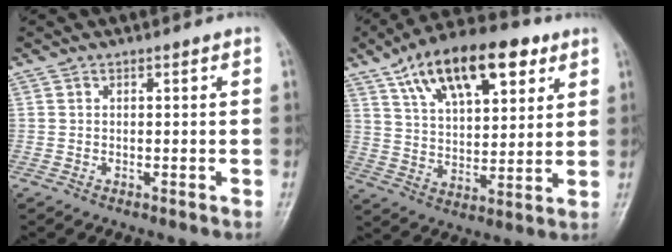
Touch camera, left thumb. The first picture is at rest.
{"total": 19.1, "force": [9.9, 8.9, 13.8], "torque": [-0.191, -0.019, 0.167]}